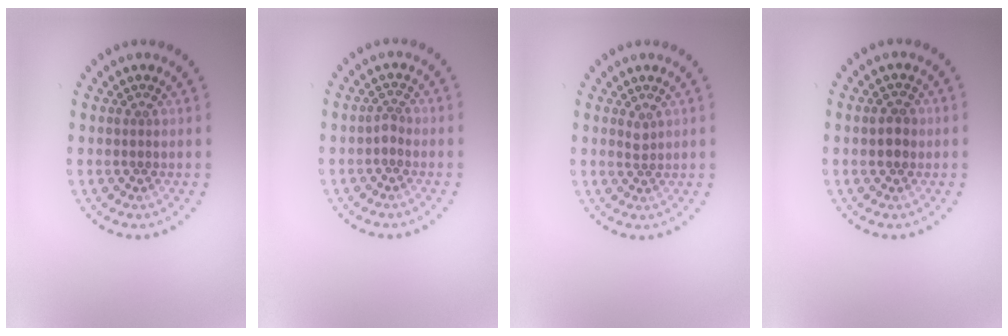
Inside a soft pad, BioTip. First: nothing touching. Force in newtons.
{"total": 0.9, "press": 0.6, "slide": 0.7}
{"total": 0.8, "press": 0.6, "slide": 0.5}
{"total": 1.8, "press": 1.8, "slide": 0.2}